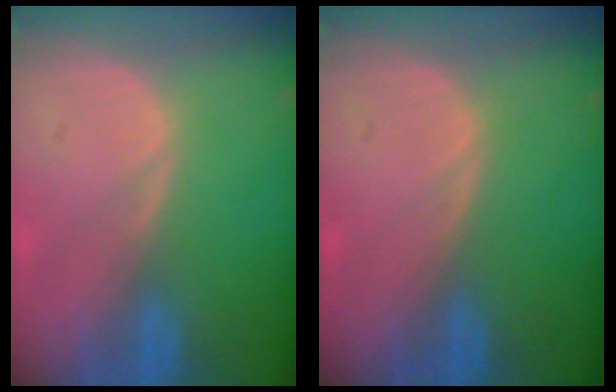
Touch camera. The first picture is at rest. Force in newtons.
{"total": 0.0}